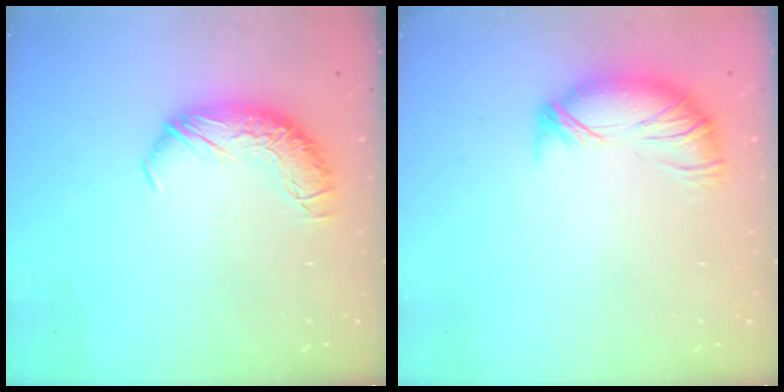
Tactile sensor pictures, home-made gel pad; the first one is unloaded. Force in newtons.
{"total": 3.5, "press": 3.1, "slide": 1.7}